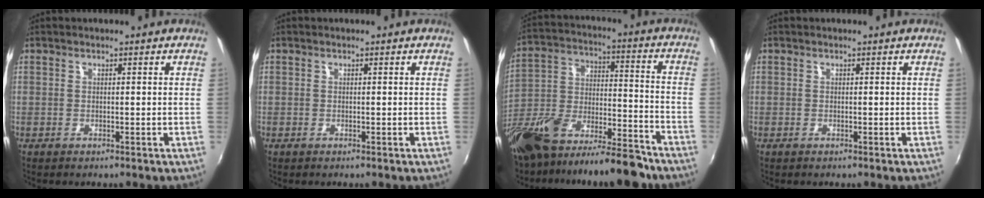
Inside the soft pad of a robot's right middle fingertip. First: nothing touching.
{"total": 0.0}
{"total": 17.9, "force": [-12.7, 6.5, 10.9], "torque": [-0.221, -0.006, -0.215]}
{"total": 0.0}